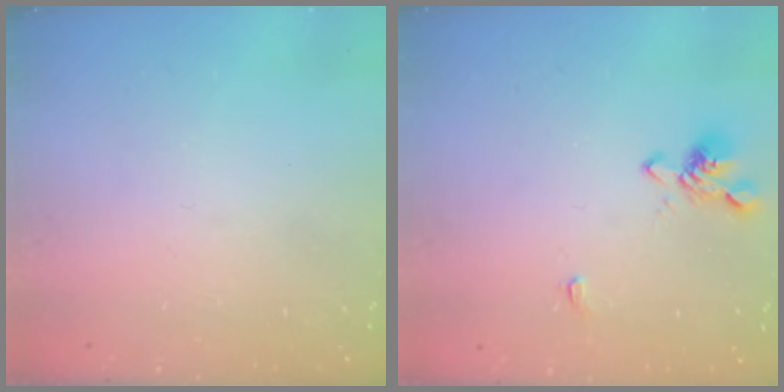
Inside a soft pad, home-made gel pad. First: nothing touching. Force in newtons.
{"total": 1.5, "press": 1.2, "slide": 0.9}